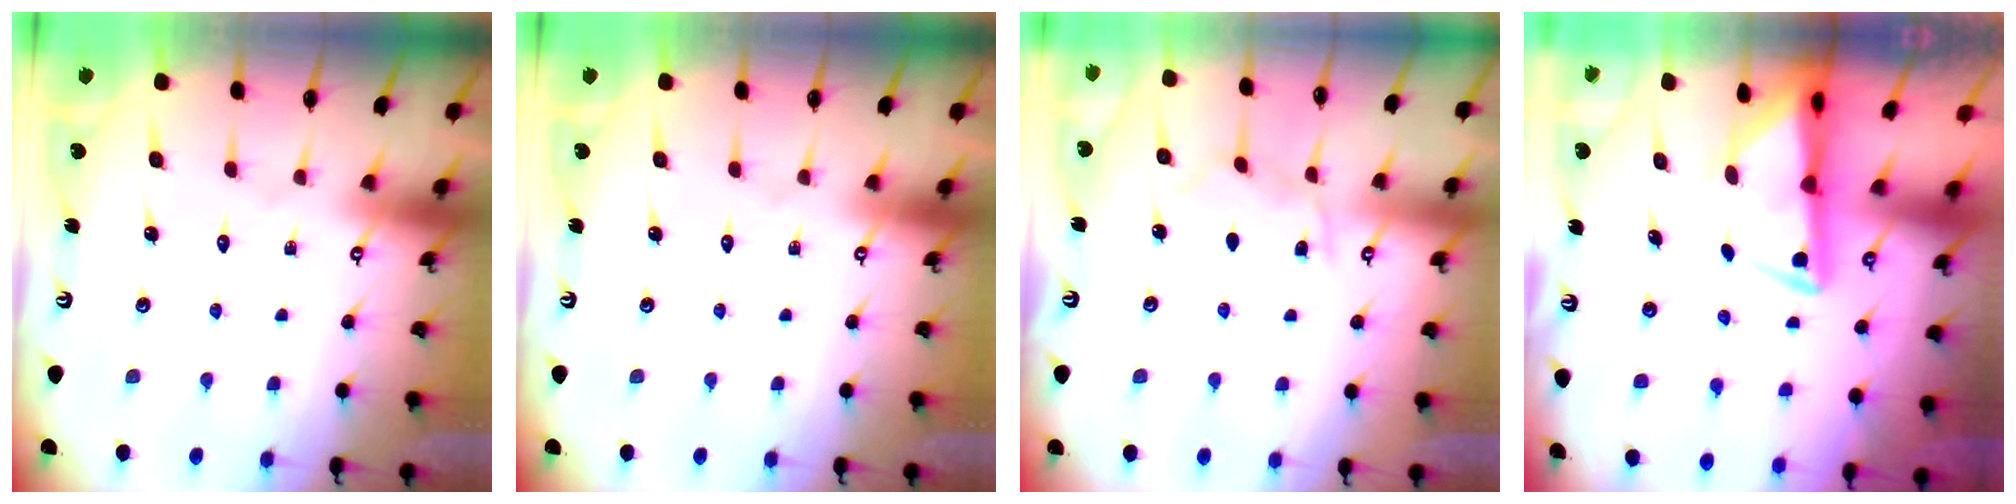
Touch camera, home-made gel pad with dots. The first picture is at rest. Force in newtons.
{"total": 0.0}
{"total": 6.0, "press": 6.0, "slide": 0.7}
{"total": 3.0, "press": 3.0, "slide": 0.7}